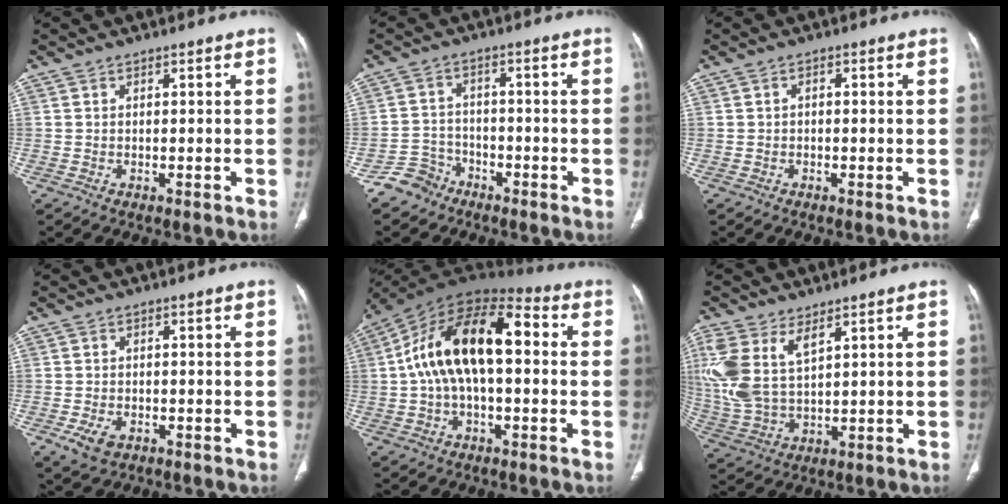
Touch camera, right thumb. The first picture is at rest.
{"total": 5.1, "force": [-3.7, 3.4, -0.3], "torque": [0.026, 0.031, -0.076]}
{"total": 0.8, "force": [0.0, 0.6, 0.5], "torque": [-0.006, 0.002, -0.003]}
{"total": 4.2, "force": [-1.8, 2.7, 2.7], "torque": [-0.054, 0.001, -0.025]}
{"total": 19.5, "force": [1.7, 10.1, 16.6], "torque": [-0.287, 0.048, 0.018]}
{"total": 13.0, "force": [5.5, 6.8, 9.6], "torque": [-0.228, -0.008, 0.126]}